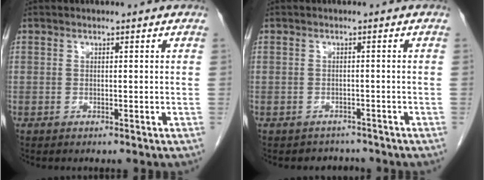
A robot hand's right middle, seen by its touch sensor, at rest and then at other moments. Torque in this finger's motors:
{"motor_torque": [0.30, -0.21, -0.06, -0.02]}